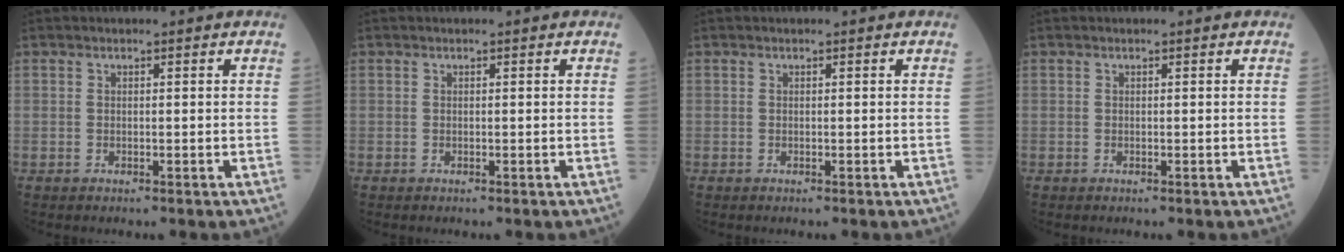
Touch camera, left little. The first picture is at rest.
{"total": 0.0}
{"total": 0.0}
{"total": 0.0}